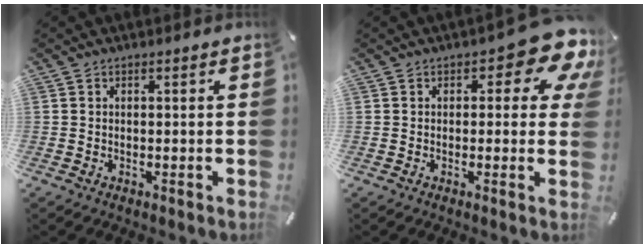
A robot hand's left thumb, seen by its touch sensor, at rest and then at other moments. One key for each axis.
{"total": 9.5, "fx": 4.6, "fy": 4.4, "fz": 7.1, "tx": -0.081, "ty": -0.025, "tz": 0.072}